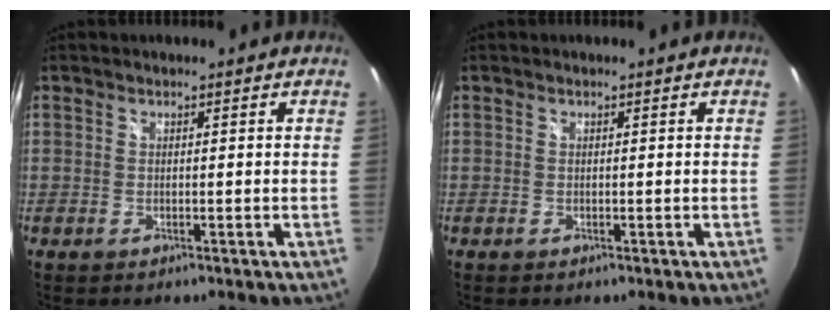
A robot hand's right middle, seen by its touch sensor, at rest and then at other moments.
{"total": 0.0}